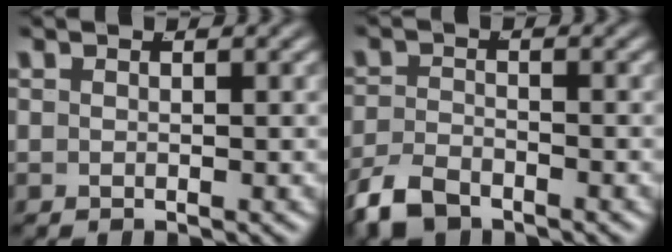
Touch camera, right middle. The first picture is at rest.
{"total": 3.3, "force": [-2.8, 1.2, 1.2], "torque": [-0.028, -0.011, -0.047]}